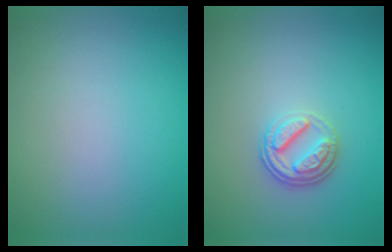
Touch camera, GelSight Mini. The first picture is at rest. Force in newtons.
{"total": 3.0, "press": 2.3, "slide": 1.9}